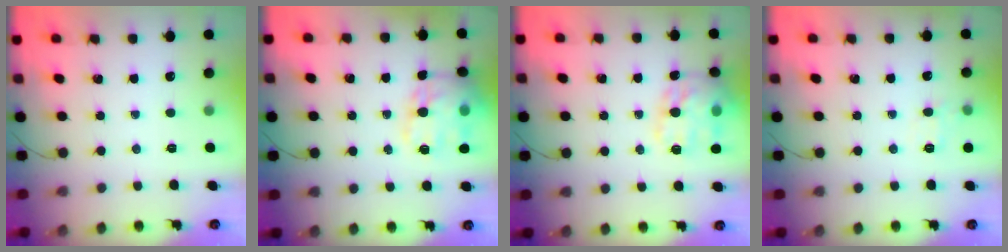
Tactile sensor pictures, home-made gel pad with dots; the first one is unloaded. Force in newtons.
{"total": 16.8, "press": 16.6, "slide": 2.2}
{"total": 18.1, "press": 18.1, "slide": 1.6}
{"total": 7.2, "press": 6.9, "slide": 1.9}